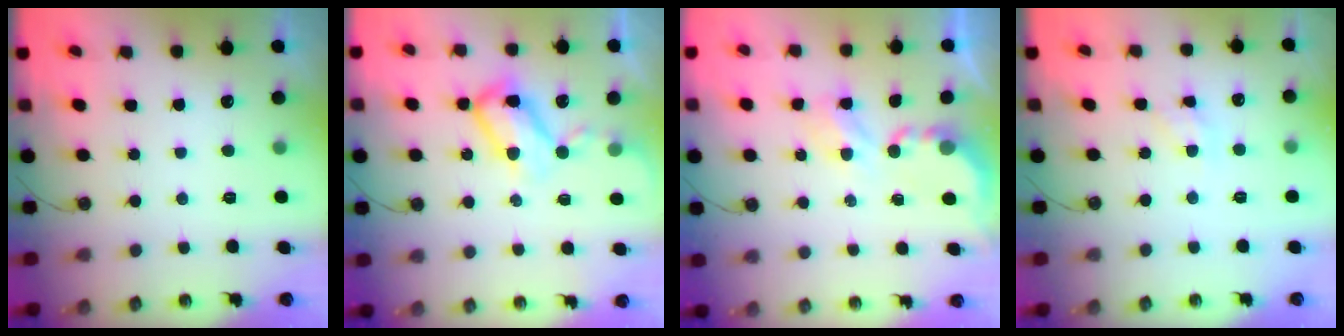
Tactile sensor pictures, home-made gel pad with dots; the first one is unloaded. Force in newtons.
{"total": 10.7, "press": 10.6, "slide": 1.5}
{"total": 3.9, "press": 3.9, "slide": 0.1}
{"total": 6.3, "press": 6.3, "slide": 0.4}